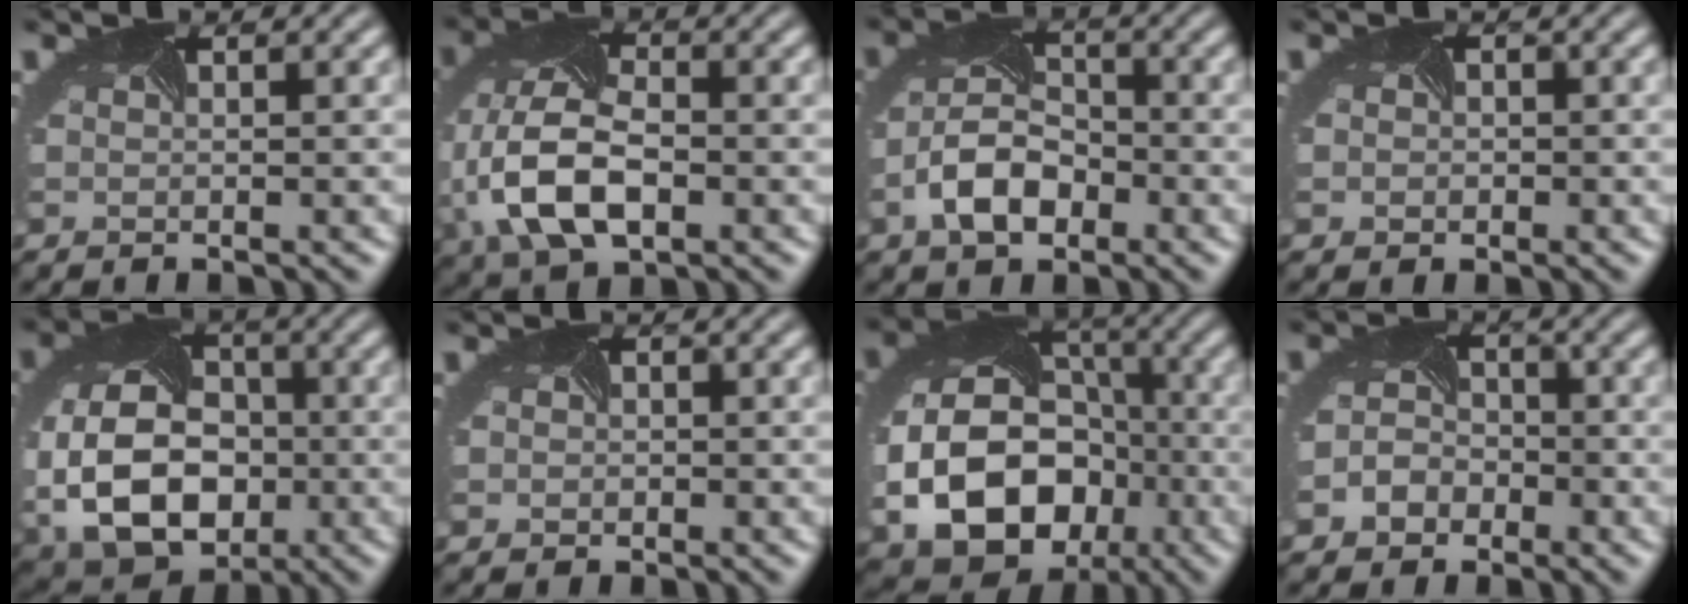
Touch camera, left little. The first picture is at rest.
{"total": 9.4, "force": [-2.1, 5.8, 7.2], "torque": [-0.177, -0.014, -0.039]}
{"total": 5.5, "force": [-2.4, 3.4, 3.6], "torque": [-0.079, -0.004, -0.048]}
{"total": 1.9, "force": [-0.1, 1.7, 0.7], "torque": [-0.007, -0.002, -0.002]}
{"total": 12.6, "force": [-2.4, 8.9, 8.6], "torque": [-0.180, -0.034, -0.031]}
{"total": 1.5, "force": [-0.2, 1.4, 0.5], "torque": [-0.003, -0.003, -0.002]}
{"total": 12.6, "force": [-3.4, 9.4, 7.6], "torque": [-0.149, -0.037, -0.039]}
{"total": 3.7, "force": [-1.8, 3.0, 1.1], "torque": [-0.007, 0.001, -0.032]}